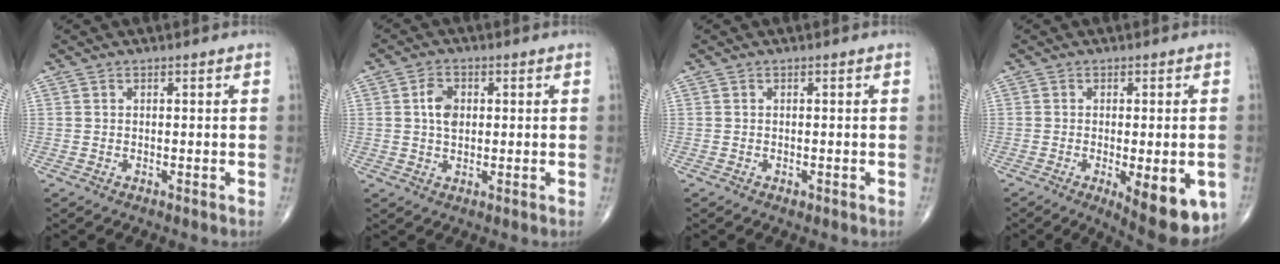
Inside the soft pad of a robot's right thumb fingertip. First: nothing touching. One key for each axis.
{"total": 4.2, "fx": 0.7, "fy": 2.8, "fz": 3.0, "tx": -0.051, "ty": -0.002, "tz": 0.009}
{"total": 0.5, "fx": -0.3, "fy": 0.3, "fz": 0.3, "tx": -0.002, "ty": 0.000, "tz": -0.005}
{"total": 12.8, "fx": -4.7, "fy": 4.5, "fz": 11.0, "tx": -0.116, "ty": -0.008, "tz": -0.053}